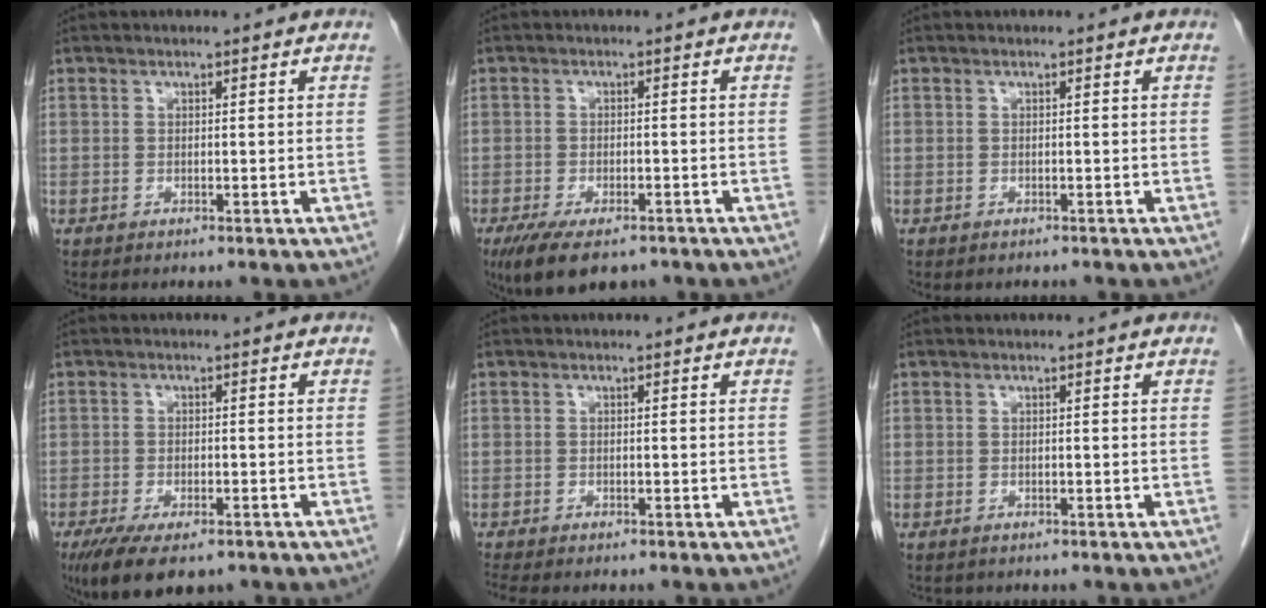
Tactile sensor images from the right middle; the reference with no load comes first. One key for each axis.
{"total": 8.8, "fx": -6.2, "fy": 3.4, "fz": 5.2, "tx": -0.084, "ty": -0.011, "tz": -0.097}
{"total": 1.0, "fx": -0.9, "fy": 0.4, "fz": 0.2, "tx": -0.009, "ty": -0.001, "tz": -0.014}
{"total": 9.3, "fx": -6.5, "fy": 3.5, "fz": 5.7, "tx": -0.092, "ty": -0.014, "tz": -0.100}
{"total": 4.0, "fx": -3.5, "fy": 0.9, "fz": 1.8, "tx": -0.026, "ty": -0.010, "tz": -0.053}
{"total": 0.7, "fx": -0.6, "fy": 0.4, "fz": 0.1, "tx": -0.012, "ty": 0.001, "tz": -0.010}